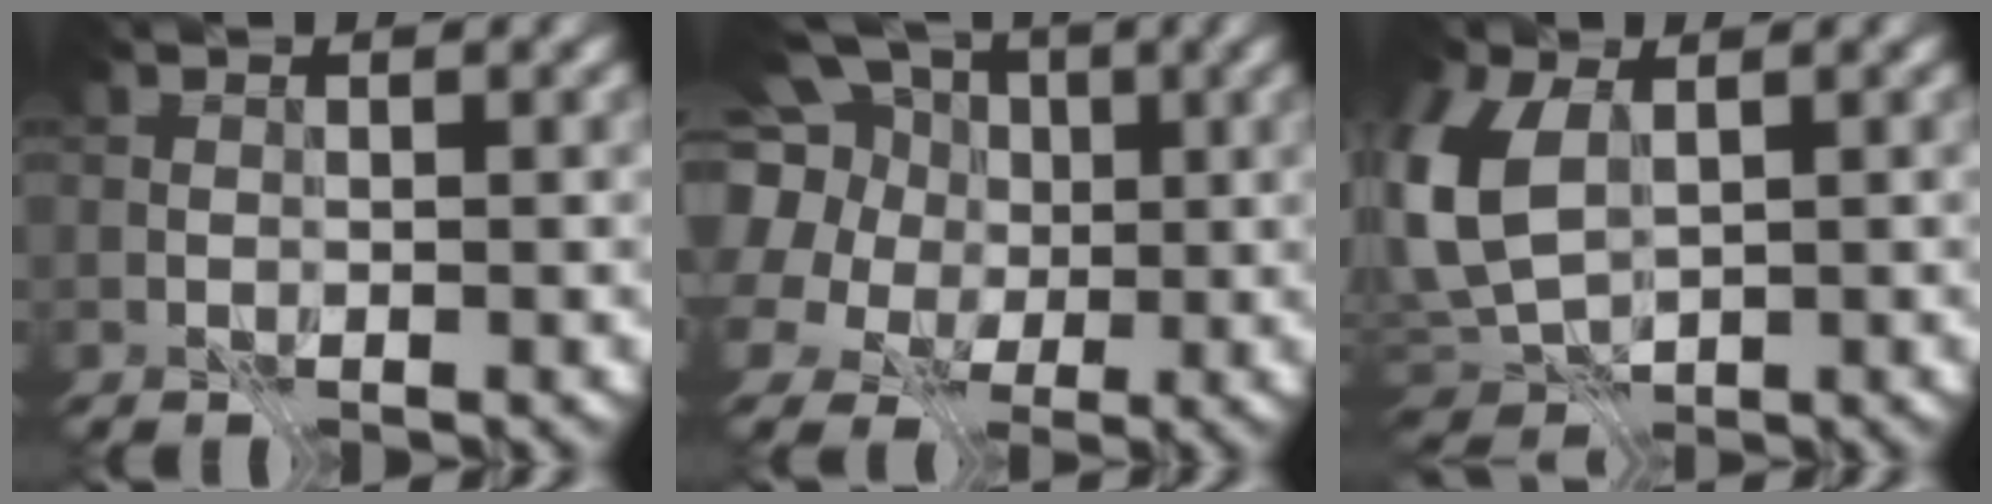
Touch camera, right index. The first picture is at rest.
{"total": 15.5, "force": [5.4, 12.2, 8.0], "torque": [-0.188, 0.034, 0.066]}
{"total": 6.7, "force": [1.0, 4.3, 5.0], "torque": [-0.142, 0.001, 0.015]}